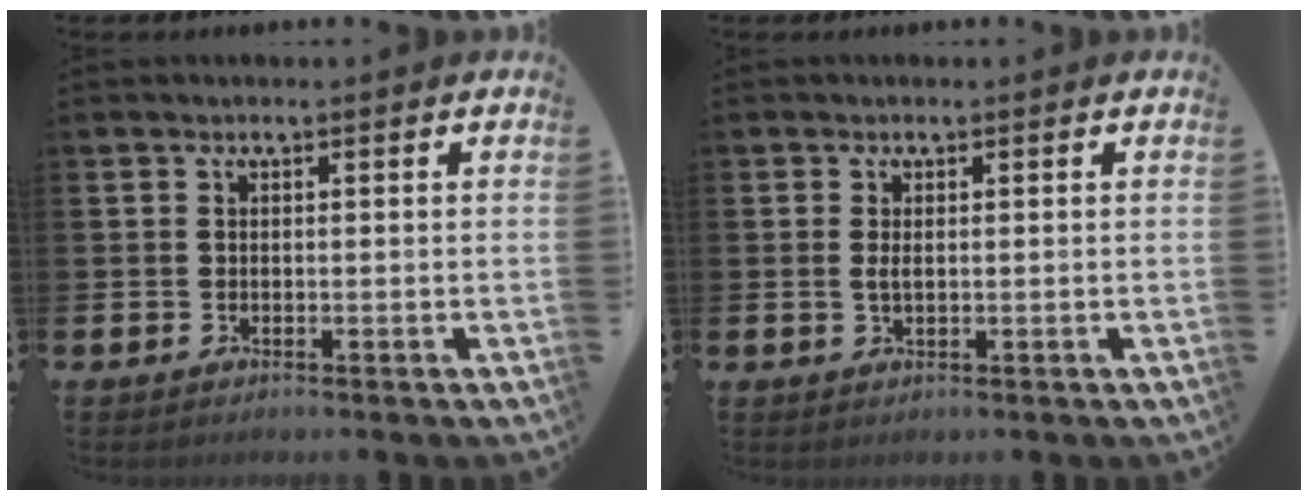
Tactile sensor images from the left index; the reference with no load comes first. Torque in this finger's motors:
{"motor_torque": [0.41, 0.05, 0.03, 0.04]}